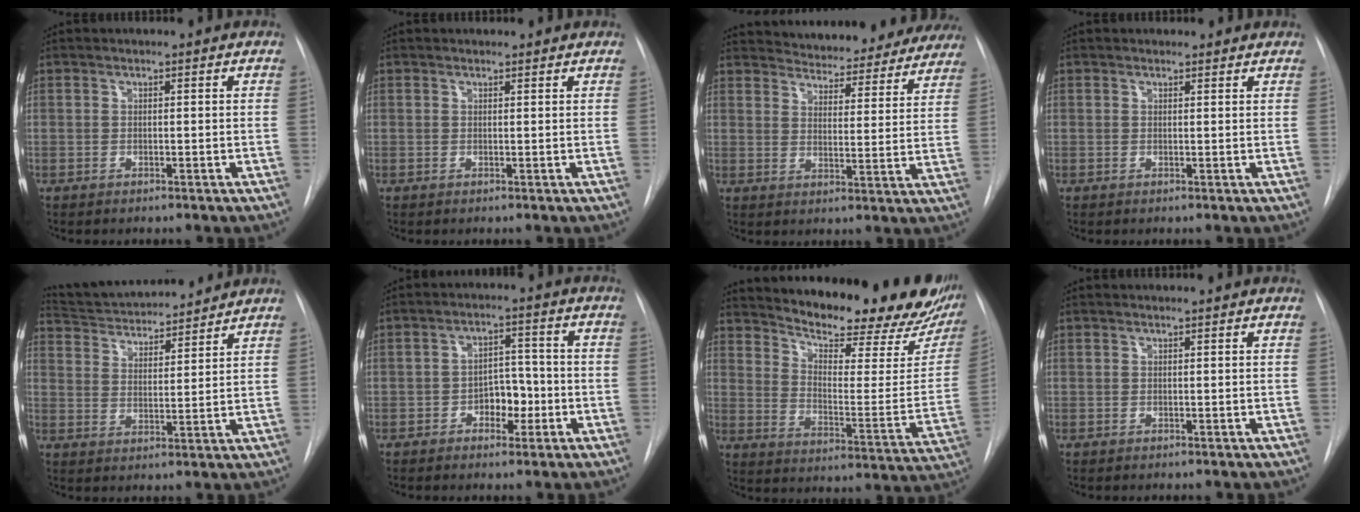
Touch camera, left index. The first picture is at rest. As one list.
[{"total": 0.8, "force": [0.7, 0.3, 0.0], "torque": [-0.006, 0.001, 0.007]}, {"total": 23.0, "force": [21.6, 5.9, 5.2], "torque": [-0.072, -0.041, 0.258]}, {"total": 1.3, "force": [1.1, 0.6, -0.1], "torque": [-0.003, 0.000, 0.007]}, {"total": 14.8, "force": [13.9, 2.2, 4.4], "torque": [-0.075, 0.018, 0.222]}, {"total": 4.9, "force": [-1.9, 3.1, 3.4], "torque": [-0.043, 0.011, -0.030]}, {"total": 25.0, "force": [21.7, 5.5, 11.1], "torque": [-0.168, -0.076, 0.275]}, {"total": 0.6, "force": [0.6, 0.0, 0.1], "torque": [-0.006, 0.005, 0.009]}]